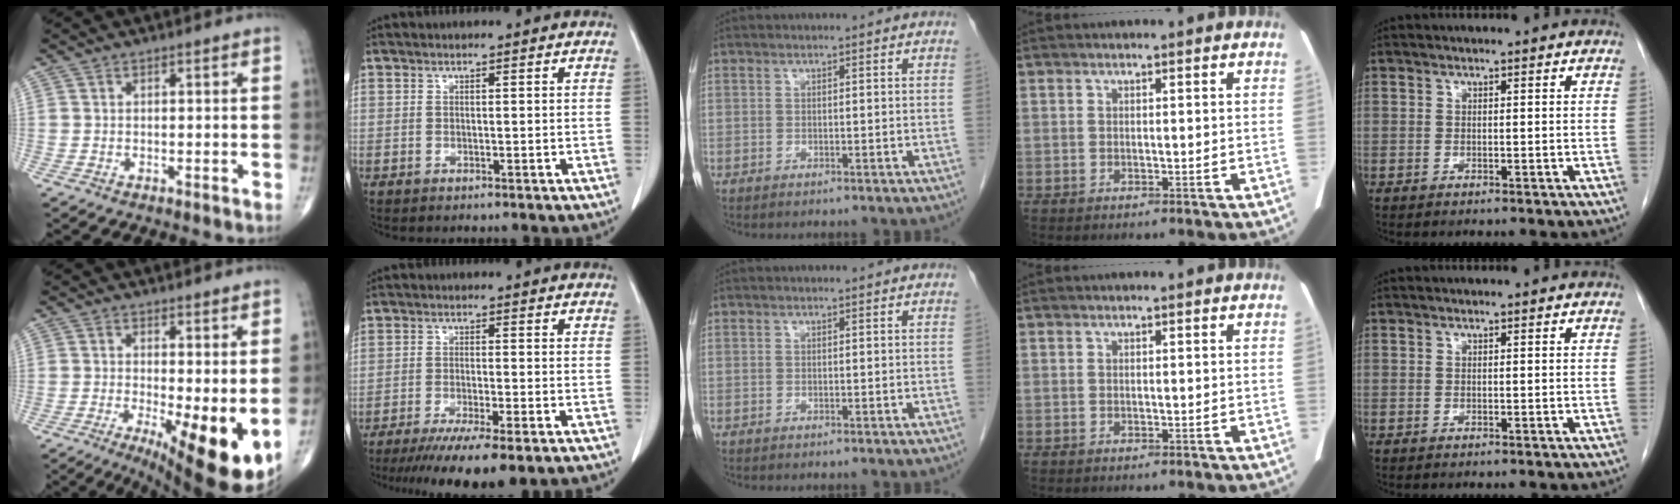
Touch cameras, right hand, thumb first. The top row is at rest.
{"thumb": {"total": 12.8, "force": [-2.3, 3.9, 12.0], "torque": [-0.175, -0.026, -0.022]}, "index": {"total": 11.8, "force": [-8.7, 1.3, 7.9], "torque": [-0.114, -0.025, -0.132]}}